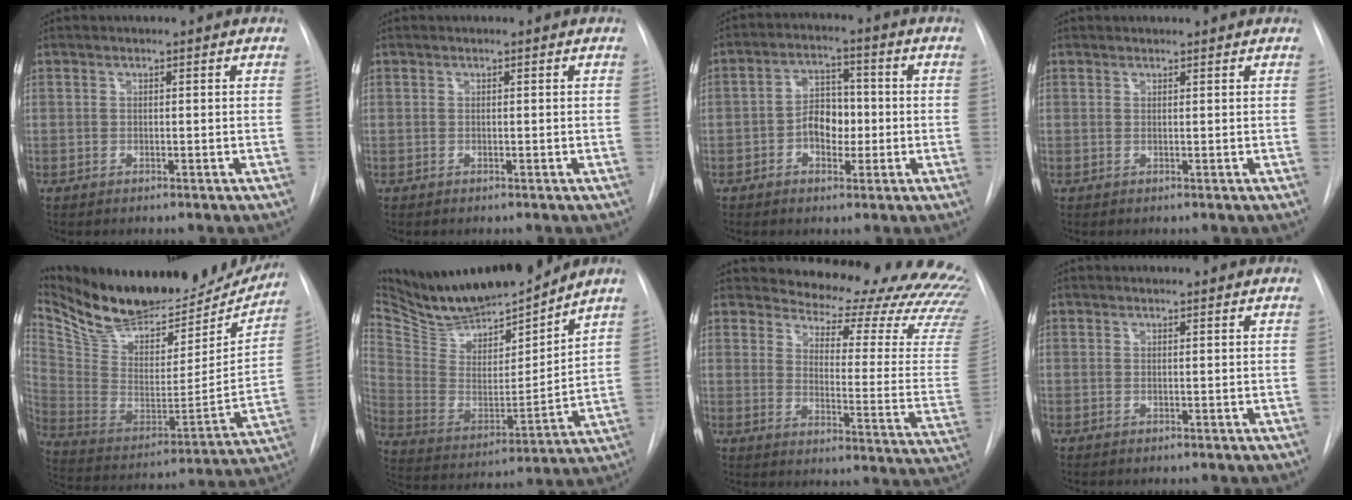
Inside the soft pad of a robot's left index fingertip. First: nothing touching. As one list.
[{"total": 0.0}, {"total": 5.8, "force": [-1.2, 3.8, 4.3], "torque": [-0.073, 0.020, -0.021]}, {"total": 1.1, "force": [1.0, 0.3, 0.1], "torque": [-0.008, 0.012, 0.016]}, {"total": 28.3, "force": [24.8, 9.2, 10.0], "torque": [-0.191, -0.030, 0.370]}, {"total": 18.8, "force": [17.0, 3.0, 7.4], "torque": [-0.137, -0.021, 0.300]}, {"total": 25.3, "force": [23.7, 5.7, 6.7], "torque": [-0.089, -0.136, 0.261]}, {"total": 0.8, "force": [0.8, 0.2, 0.1], "torque": [-0.008, 0.009, 0.011]}]